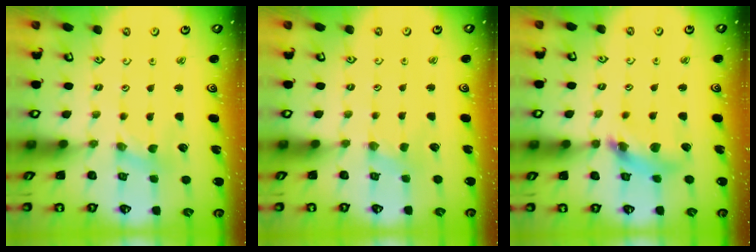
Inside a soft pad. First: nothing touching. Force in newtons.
{"total": 0.0}
{"total": 12.5, "press": 12.4, "slide": 1.7}